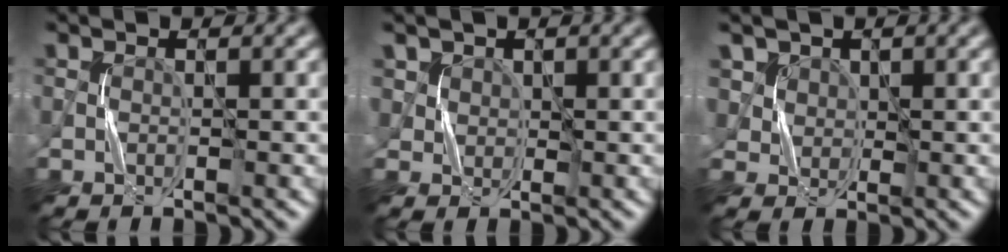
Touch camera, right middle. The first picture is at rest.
{"total": 2.7, "force": [1.5, 2.1, 0.7], "torque": [-0.028, -0.008, 0.042]}
{"total": 4.2, "force": [2.4, 3.2, 1.2], "torque": [-0.044, -0.009, 0.053]}